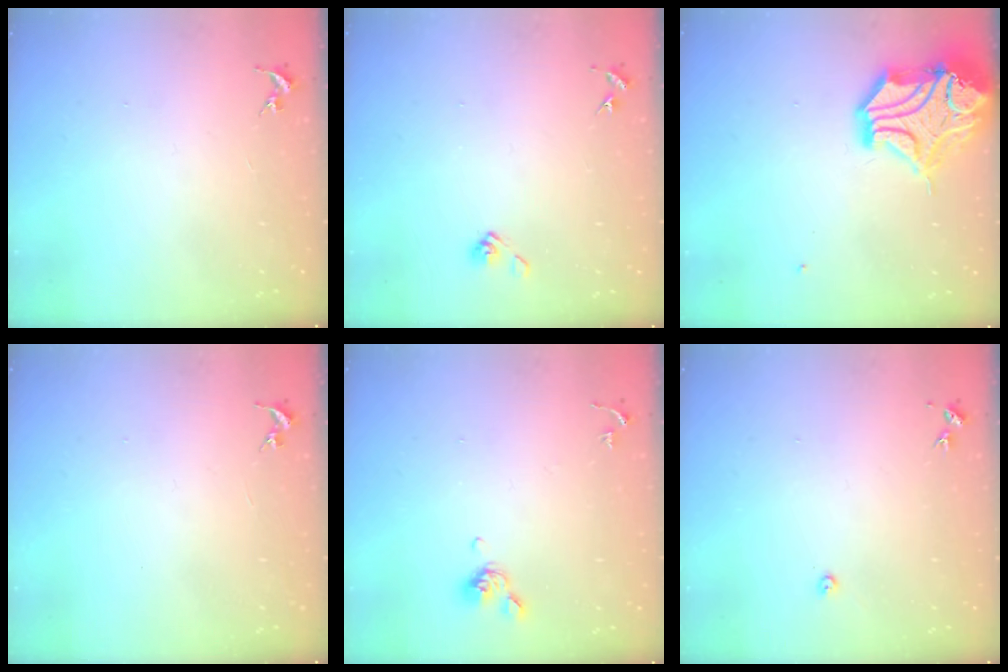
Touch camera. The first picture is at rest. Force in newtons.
{"total": 4.7, "press": 4.2, "slide": 2.2}
{"total": 18.1, "press": 17.9, "slide": 2.5}
{"total": 0.0}
{"total": 5.2, "press": 5.1, "slide": 1.1}
{"total": 2.2, "press": 2.2, "slide": 0.3}